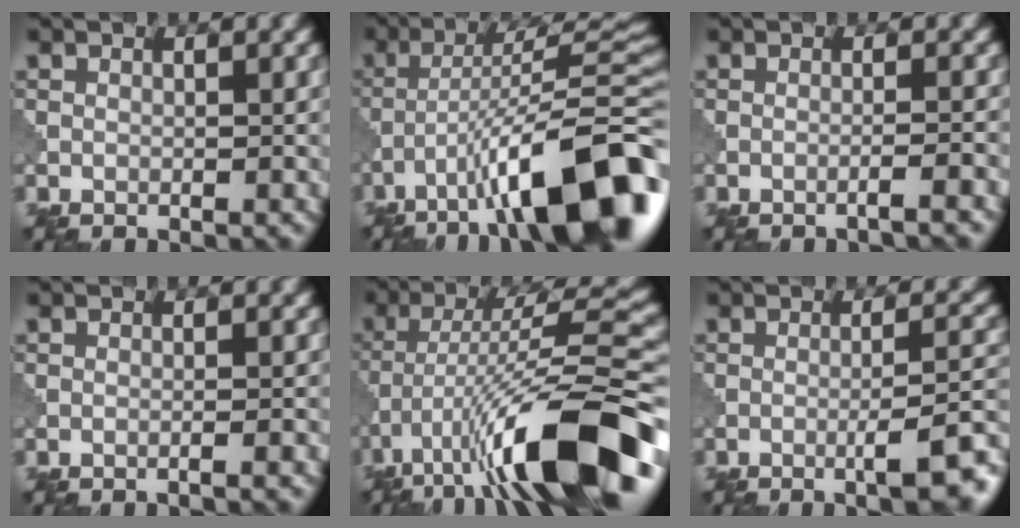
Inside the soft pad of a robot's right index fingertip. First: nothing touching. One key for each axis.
{"total": 14.8, "fx": -7.5, "fy": 3.6, "fz": 12.2, "tx": -0.188, "ty": 0.015, "tz": -0.118}
{"total": 1.9, "fx": -1.2, "fy": 0.1, "fz": 1.5, "tx": -0.011, "ty": 0.009, "tz": -0.035}
{"total": 0.9, "fx": -0.5, "fy": 0.1, "fz": 0.7, "tx": -0.006, "ty": 0.000, "tz": -0.025}
{"total": 14.6, "fx": -7.2, "fy": 3.5, "fz": 12.2, "tx": -0.198, "ty": 0.017, "tz": -0.118}
{"total": 5.9, "fx": -2.8, "fy": 1.0, "fz": 5.1, "tx": -0.066, "ty": 0.012, "tz": -0.046}